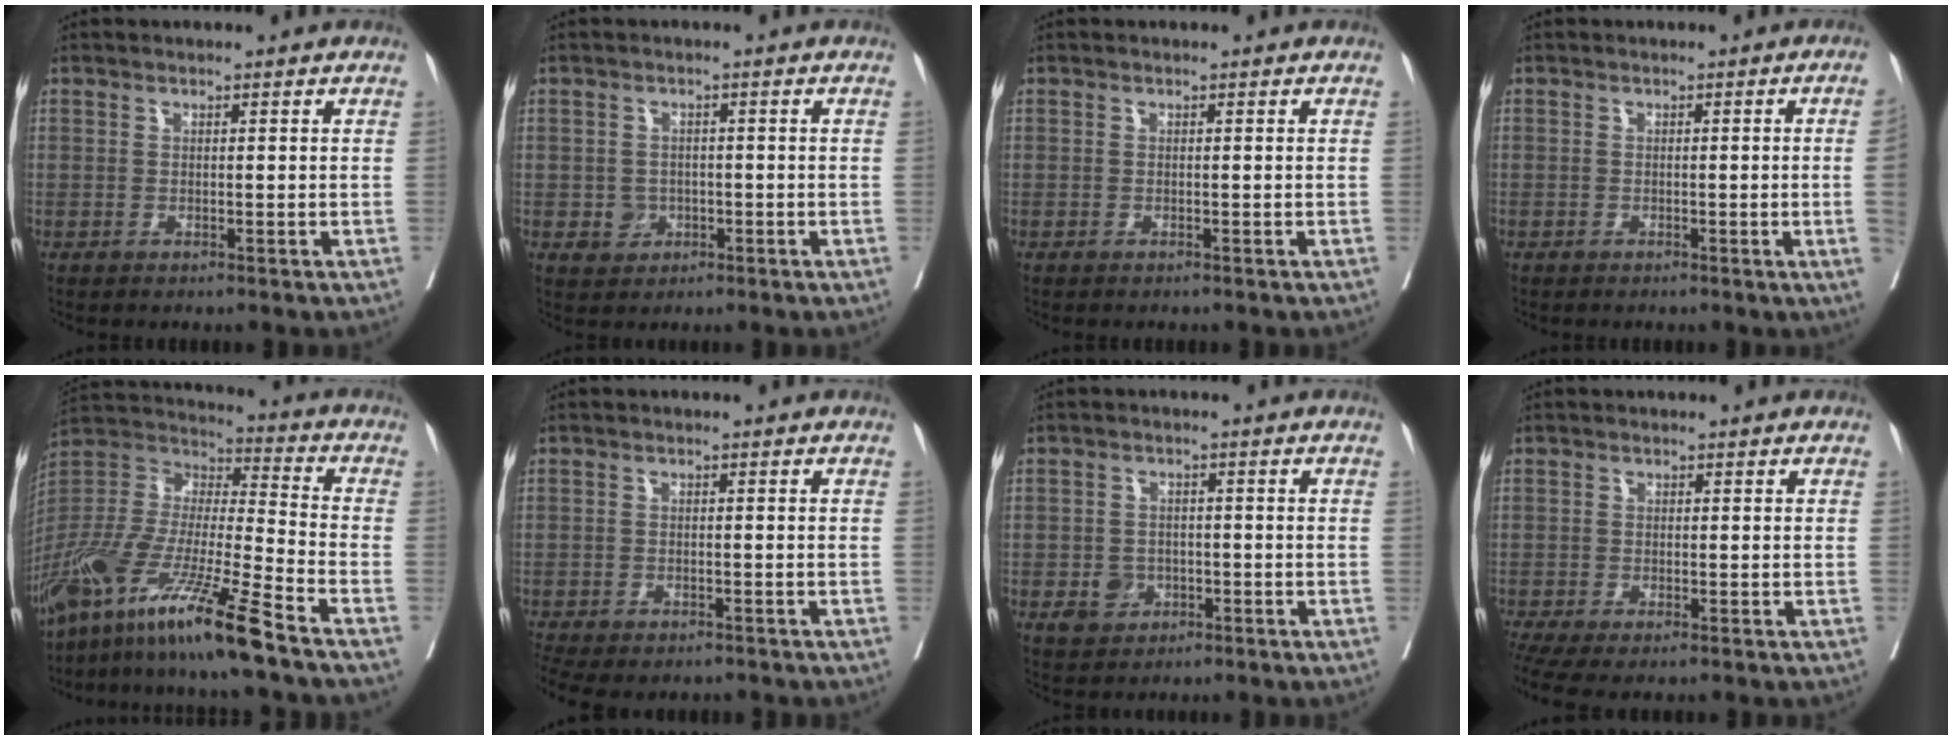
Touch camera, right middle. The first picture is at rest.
{"total": 2.8, "force": [-0.9, 2.6, 0.8], "torque": [-0.006, 0.006, -0.007]}
{"total": 0.9, "force": [-0.8, 0.2, 0.3], "torque": [-0.005, -0.002, -0.013]}
{"total": 2.8, "force": [-0.5, -1.2, 2.5], "torque": [-0.031, -0.005, -0.007]}
{"total": 19.3, "force": [-13.6, 0.1, 13.6], "torque": [-0.303, -0.045, -0.263]}
{"total": 9.5, "force": [-7.4, 4.3, 4.3], "torque": [-0.098, 0.000, -0.100]}
{"total": 3.7, "force": [-1.5, 3.1, 1.3], "torque": [-0.016, 0.006, -0.015]}
{"total": 3.9, "force": [-2.9, 0.9, 2.6], "torque": [-0.050, -0.011, -0.054]}